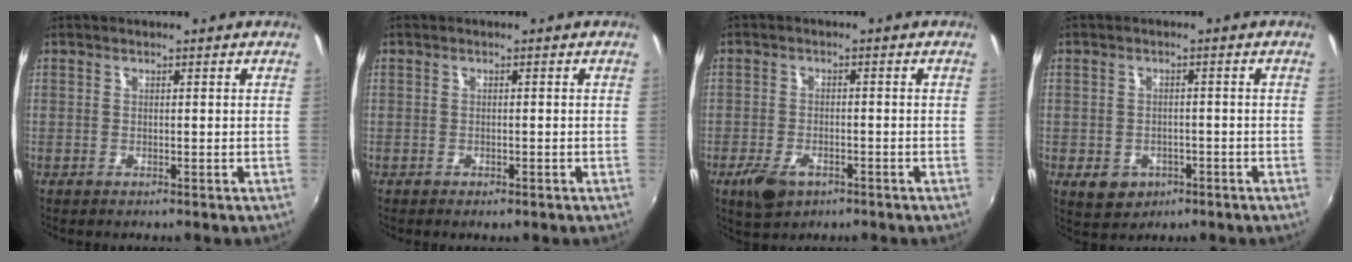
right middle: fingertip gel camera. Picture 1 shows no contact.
{"total": 1.4, "force": [-1.0, 0.6, 0.7], "torque": [-0.015, -0.004, -0.013]}
{"total": 6.0, "force": [-3.5, 3.2, 3.7], "torque": [-0.093, -0.015, -0.061]}
{"total": 5.6, "force": [-2.6, 4.4, 2.5], "torque": [-0.060, -0.004, -0.028]}